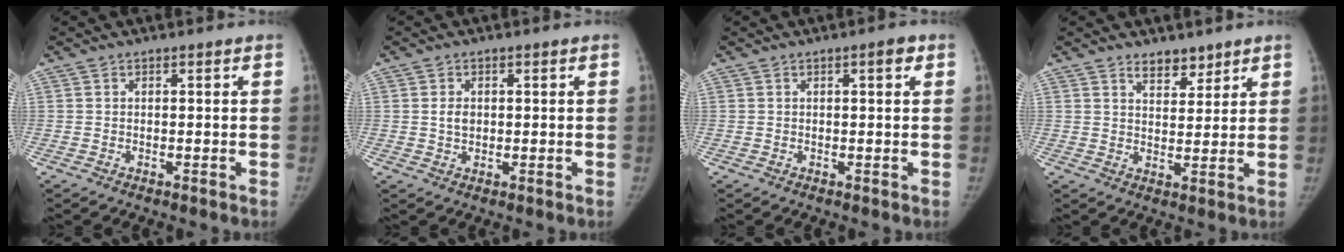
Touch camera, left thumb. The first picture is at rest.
{"total": 2.2, "force": [0.3, 1.6, 1.5], "torque": [-0.019, -0.002, 0.008]}
{"total": 1.7, "force": [0.7, 0.5, 1.5], "torque": [-0.019, 0.001, 0.008]}
{"total": 4.5, "force": [3.5, 2.3, 1.7], "torque": [-0.003, -0.027, 0.061]}